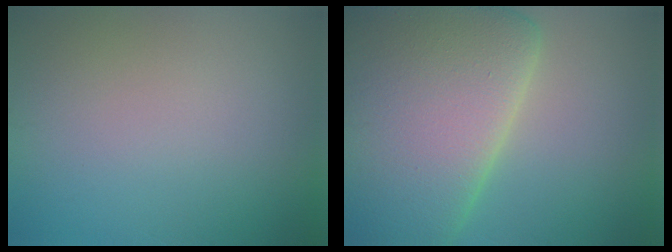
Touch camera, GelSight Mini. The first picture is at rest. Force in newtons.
{"total": 18.5, "press": 18.5, "slide": 1.0}